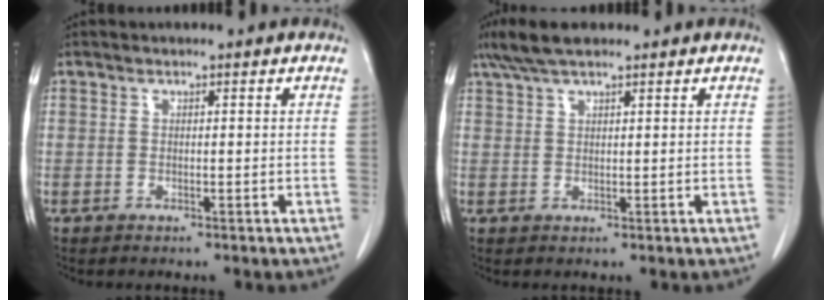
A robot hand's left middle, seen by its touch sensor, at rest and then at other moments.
{"total": 5.3, "force": [4.1, 1.2, 3.1], "torque": [-0.067, 0.021, 0.077]}